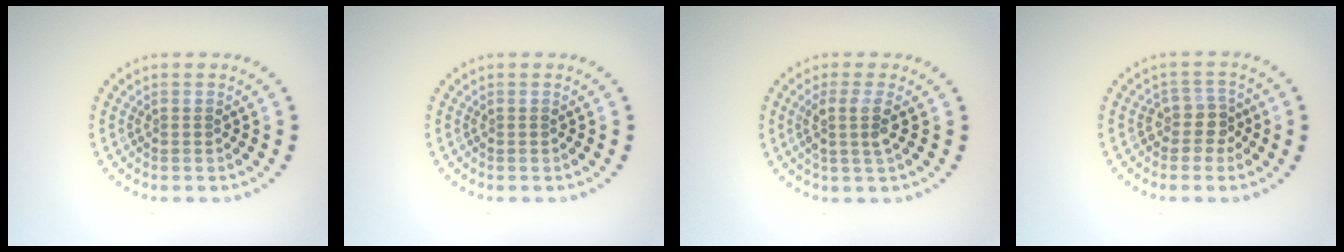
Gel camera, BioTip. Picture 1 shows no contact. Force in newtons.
{"total": 0.0}
{"total": 2.3, "press": 1.8, "slide": 1.4}
{"total": 2.2, "press": 1.6, "slide": 1.5}